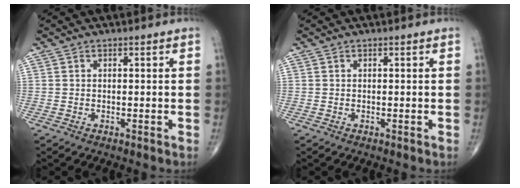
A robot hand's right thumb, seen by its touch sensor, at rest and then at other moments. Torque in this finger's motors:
{"motor_torque": [0.00, -0.01, 0.01, 0.01, 0.00]}